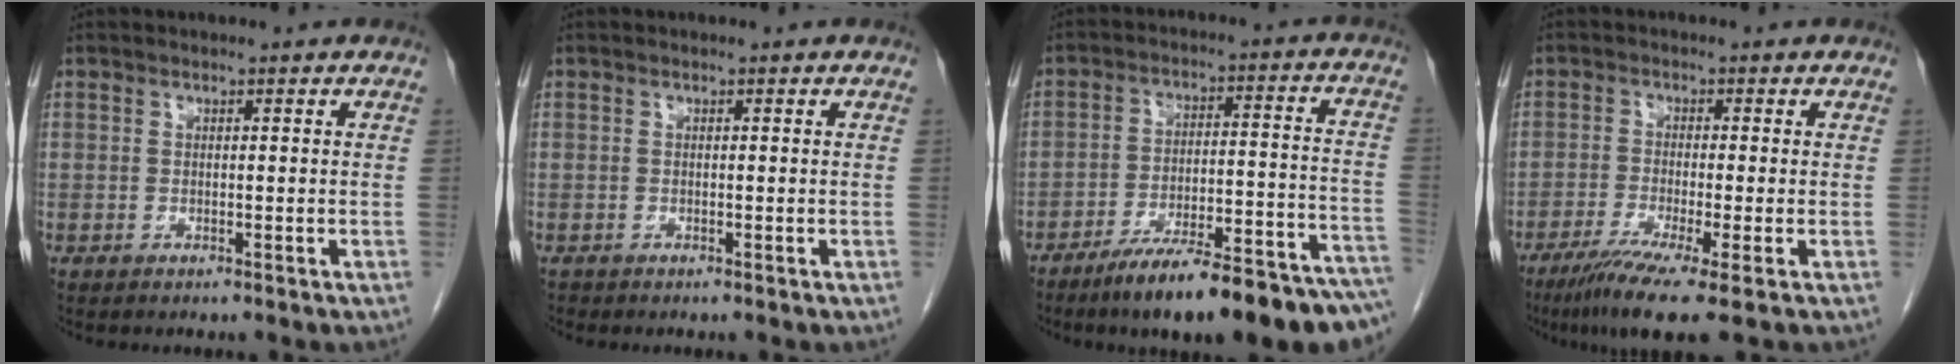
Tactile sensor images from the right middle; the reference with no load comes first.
{"total": 0.0}
{"total": 20.5, "force": [-16.4, 2.2, 12.1], "torque": [-0.105, 0.025, -0.242]}
{"total": 8.1, "force": [-4.9, -0.3, 6.4], "torque": [-0.108, -0.023, -0.083]}